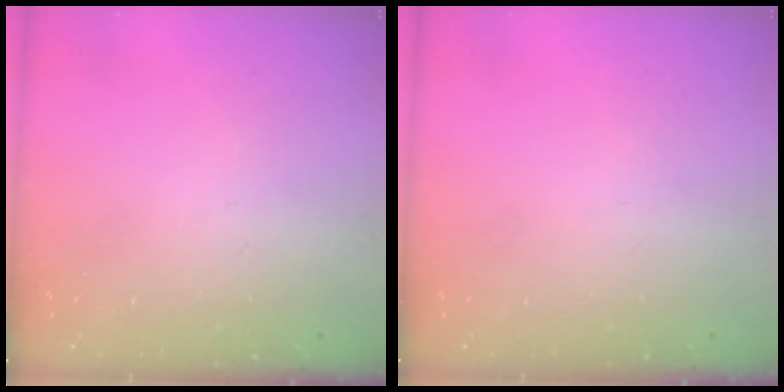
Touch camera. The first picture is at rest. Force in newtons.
{"total": 0.0}